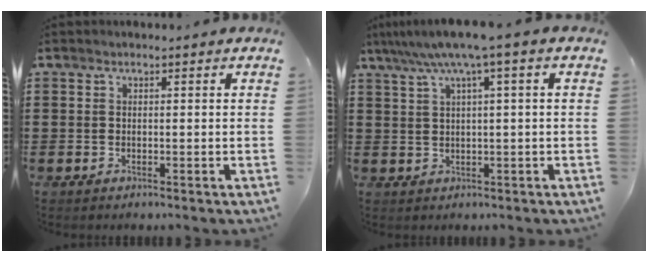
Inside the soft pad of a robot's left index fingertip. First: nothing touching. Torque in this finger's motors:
{"motor_torque": [0.29, 0.44, 0.02, -0.03]}